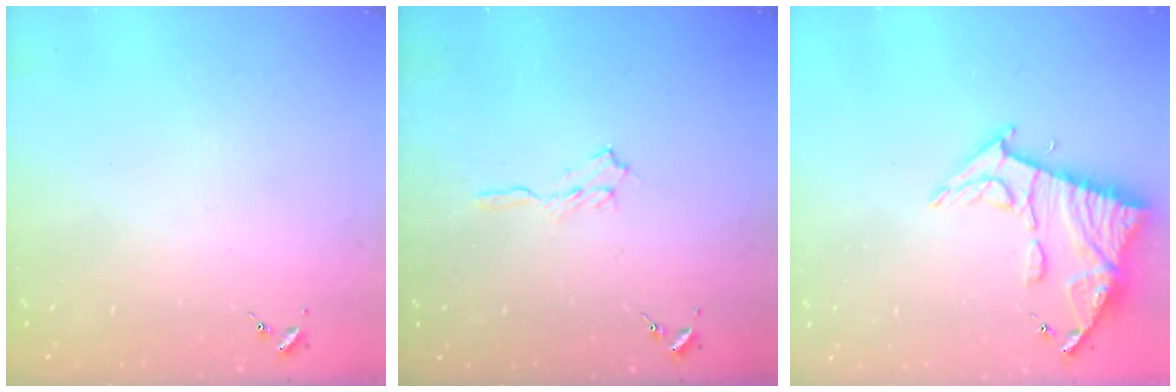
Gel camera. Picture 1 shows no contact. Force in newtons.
{"total": 5.8, "press": 5.7, "slide": 0.6}
{"total": 13.0, "press": 12.9, "slide": 1.4}